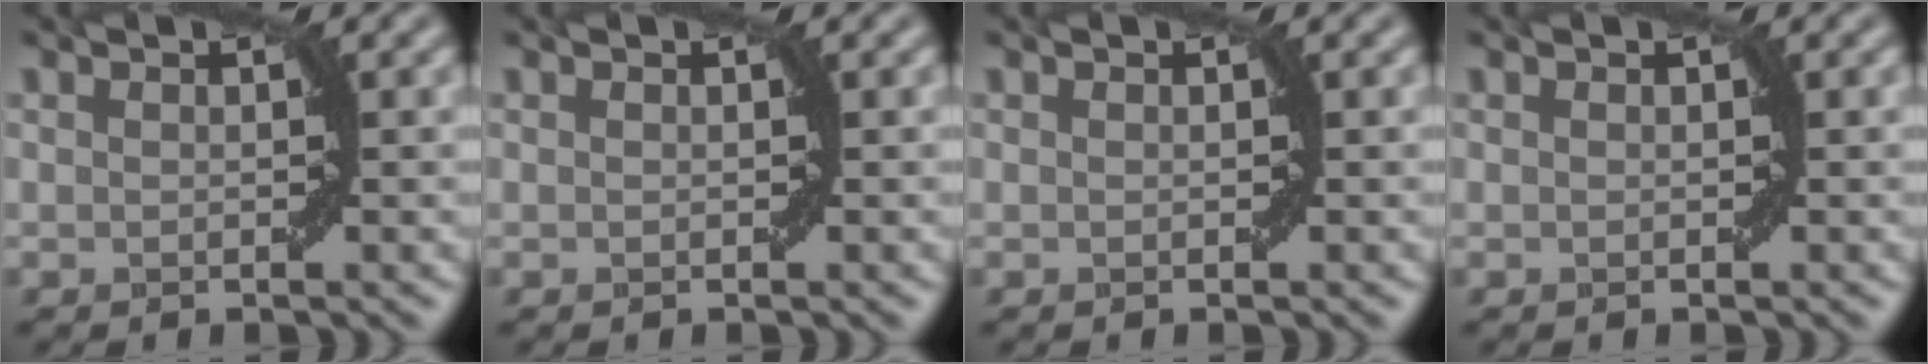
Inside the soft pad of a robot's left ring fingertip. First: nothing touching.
{"total": 0.0}
{"total": 0.0}
{"total": 0.0}